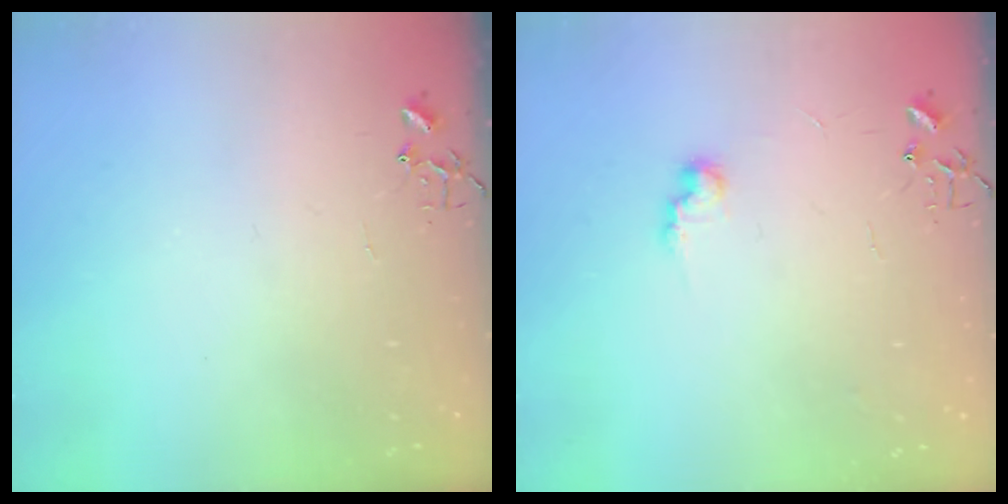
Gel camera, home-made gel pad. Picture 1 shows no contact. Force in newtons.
{"total": 8.0, "press": 8.0, "slide": 0.7}